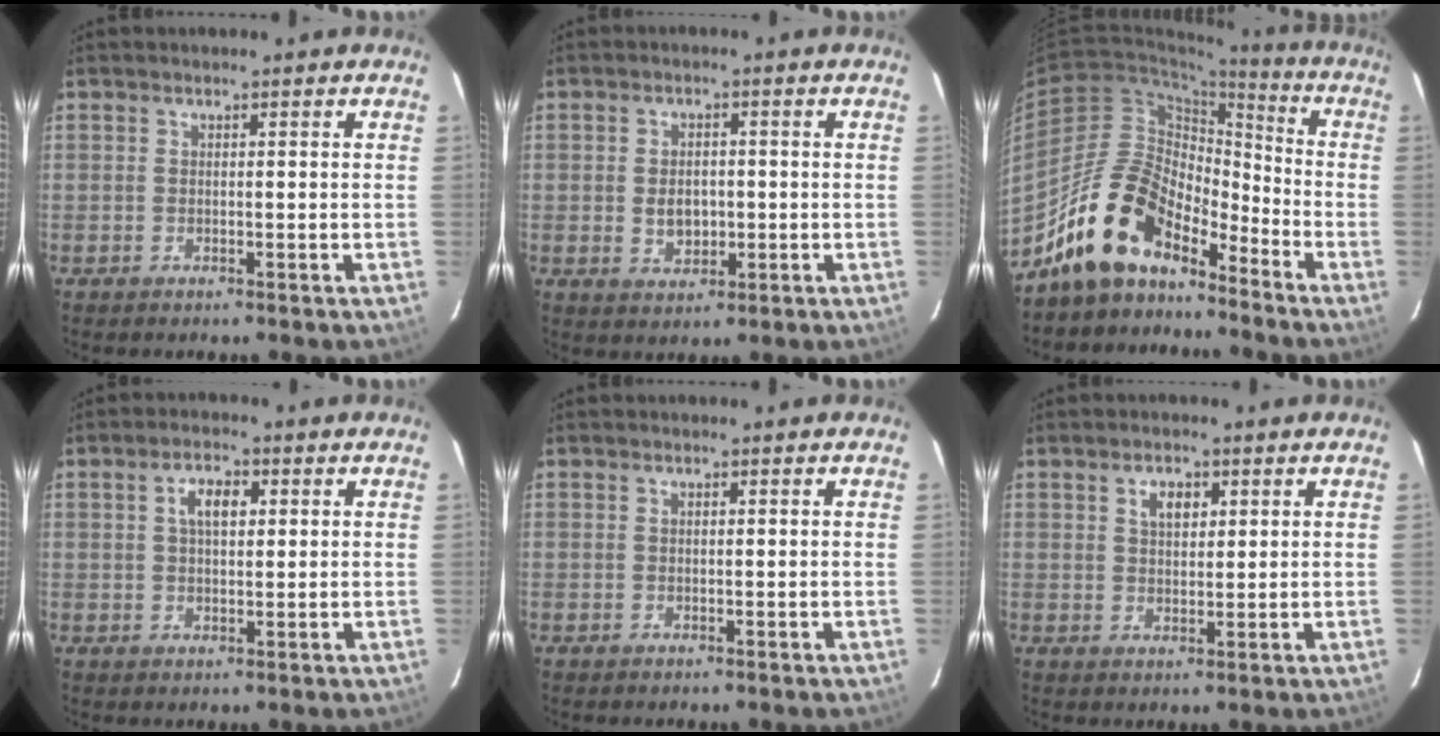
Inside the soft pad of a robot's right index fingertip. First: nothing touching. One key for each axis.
{"total": 4.6, "fx": -0.5, "fy": 3.4, "fz": 3.1, "tx": -0.052, "ty": -0.002, "tz": -0.002}
{"total": 14.9, "fx": -12.0, "fy": 6.3, "fz": 6.2, "tx": -0.117, "ty": 0.019, "tz": -0.219}
{"total": 4.5, "fx": 1.3, "fy": 2.3, "fz": 3.6, "tx": -0.063, "ty": 0.012, "tz": 0.025}
{"total": 0.0}
{"total": 3.8, "fx": 1.7, "fy": 2.3, "fz": 2.6, "tx": -0.041, "ty": 0.008, "tz": 0.030}